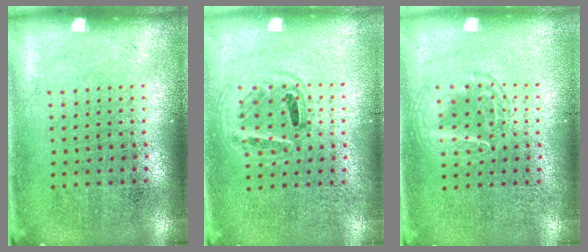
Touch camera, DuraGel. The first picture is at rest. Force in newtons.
{"total": 0.9, "press": 0.9, "slide": 0.3}
{"total": 1.1, "press": 1.1, "slide": 0.2}